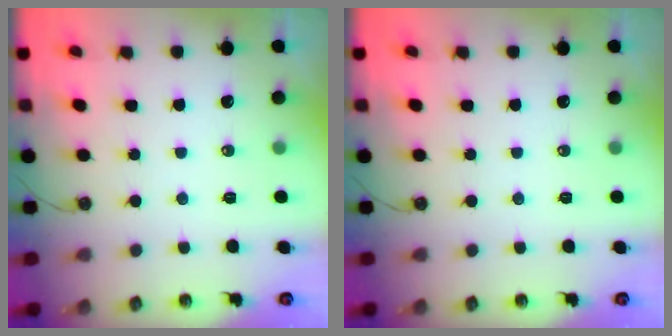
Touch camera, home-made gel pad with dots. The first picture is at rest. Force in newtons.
{"total": 0.0}